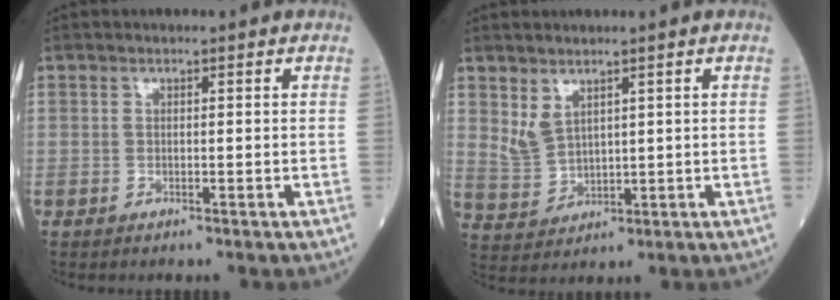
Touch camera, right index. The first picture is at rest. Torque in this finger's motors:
{"motor_torque": [-0.17, 0.05, 0.00, 0.01]}